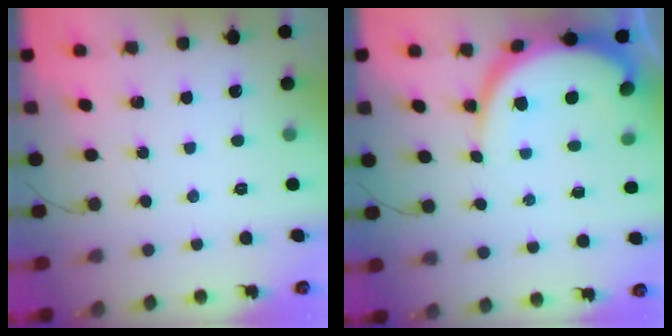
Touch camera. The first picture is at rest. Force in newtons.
{"total": 9.8, "press": 9.7, "slide": 0.7}